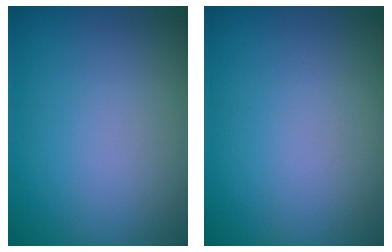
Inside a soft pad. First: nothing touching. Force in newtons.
{"total": 0.0}